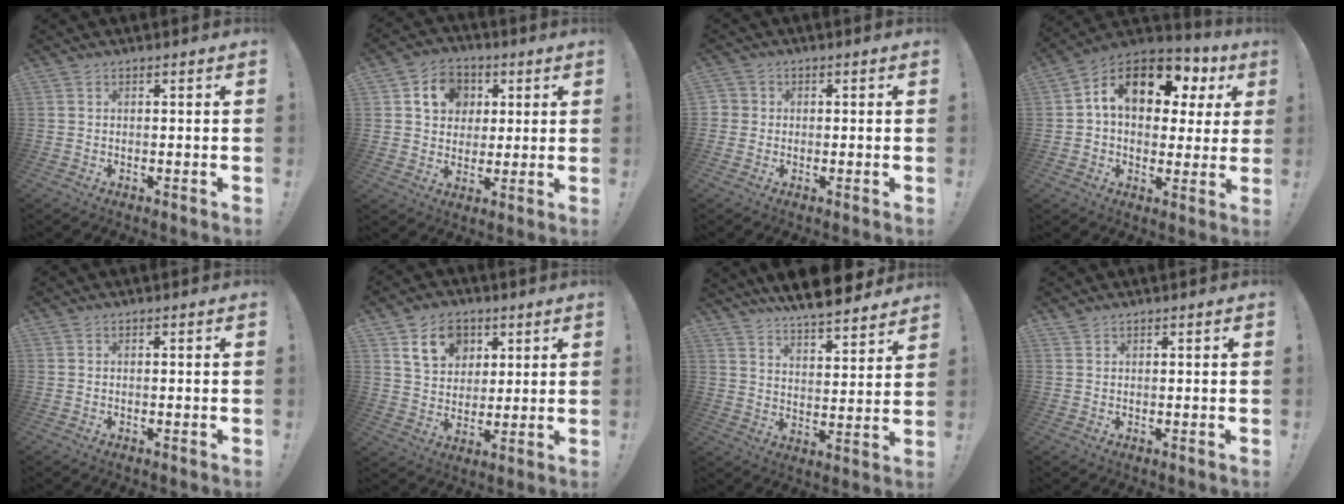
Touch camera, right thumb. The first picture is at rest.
{"total": 11.0, "force": [4.1, 9.1, 4.7], "torque": [-0.073, -0.006, 0.082]}
{"total": 2.3, "force": [-0.3, 2.3, 0.4], "torque": [0.000, 0.004, -0.007]}
{"total": 16.5, "force": [6.4, 9.7, 11.7], "torque": [-0.188, -0.015, 0.108]}
{"total": 0.0}
{"total": 12.2, "force": [5.9, 9.2, 5.4], "torque": [-0.083, -0.018, 0.115]}
{"total": 9.7, "force": [9.0, 1.3, 3.6], "torque": [-0.070, -0.072, 0.157]}
{"total": 0.7, "force": [0.7, 0.1, 0.2], "torque": [-0.004, -0.001, 0.013]}